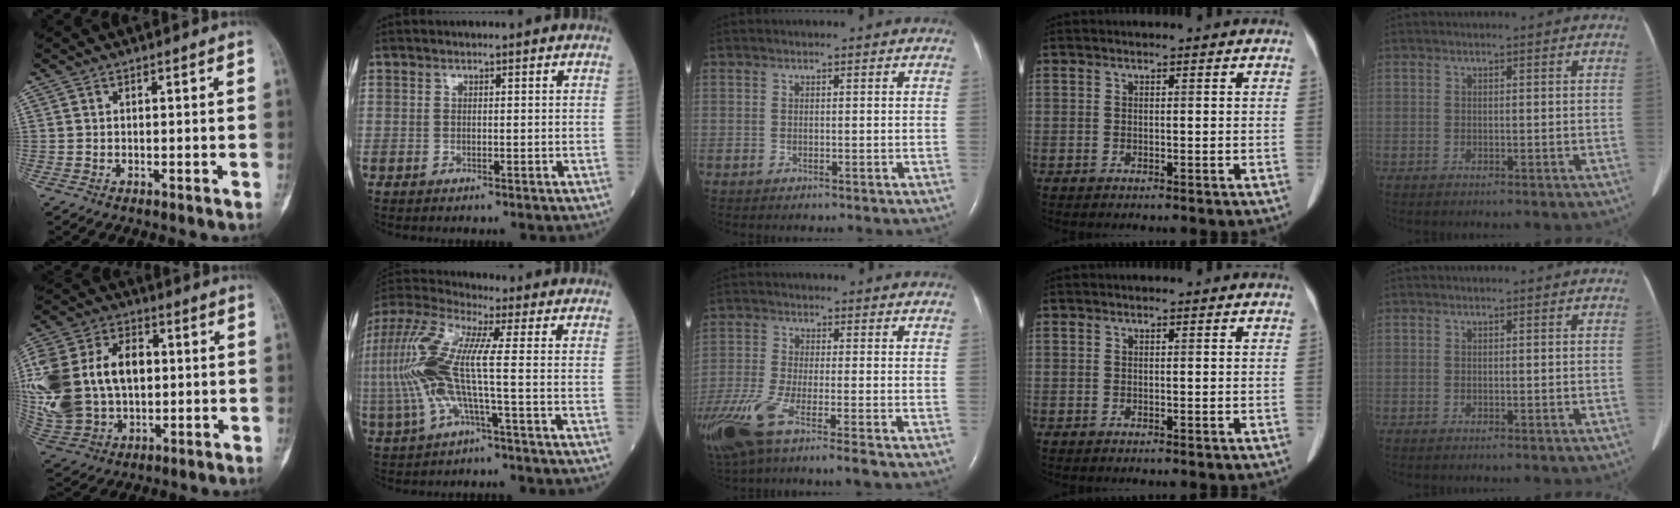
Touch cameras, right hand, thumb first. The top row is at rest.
{"thumb": {"total": 26.3, "force": [2.3, 18.5, 18.7], "torque": [-0.412, 0.025, 0.058]}, "index": {"total": 11.9, "force": [-1.0, 1.3, 11.8], "torque": [-0.280, 0.021, -0.028]}, "middle": {"total": 9.8, "force": [-6.0, 0.8, 7.8], "torque": [-0.166, -0.022, -0.118]}}